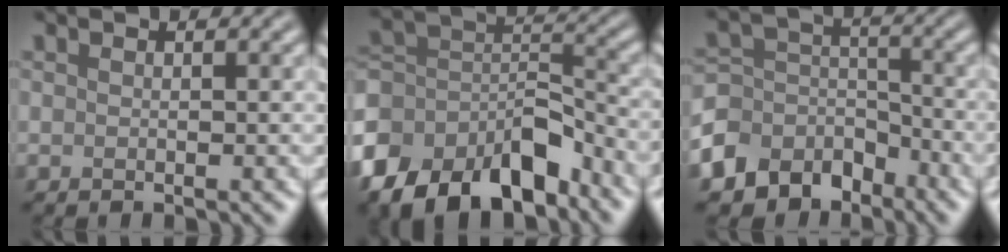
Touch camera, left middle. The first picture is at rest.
{"total": 11.5, "force": [-7.5, 6.2, 6.1], "torque": [-0.119, 0.013, -0.149]}
{"total": 7.5, "force": [-5.4, 5.0, 1.6], "torque": [-0.022, 0.007, -0.104]}